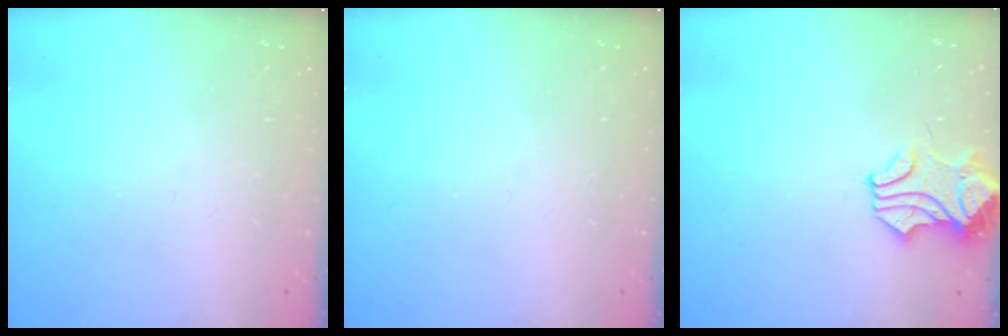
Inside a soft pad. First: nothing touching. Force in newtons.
{"total": 0.0}
{"total": 1.7, "press": 1.5, "slide": 0.8}